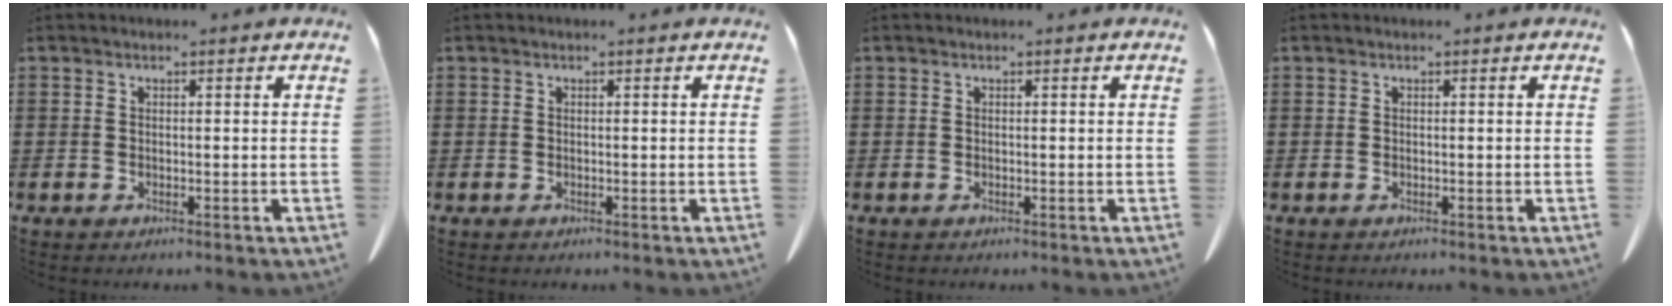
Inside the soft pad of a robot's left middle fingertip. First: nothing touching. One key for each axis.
{"total": 0.0}
{"total": 0.0}
{"total": 0.0}